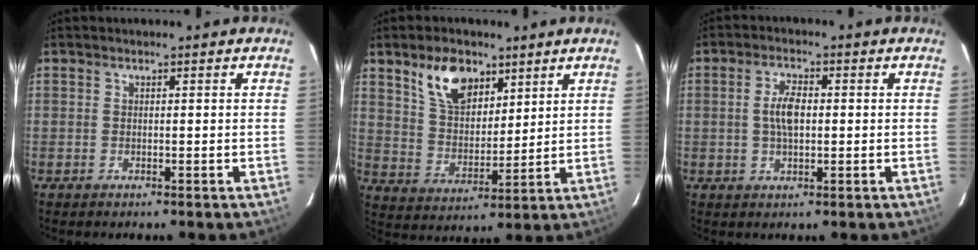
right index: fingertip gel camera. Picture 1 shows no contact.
{"total": 10.9, "force": [6.5, 6.1, 6.2], "torque": [-0.110, 0.015, 0.127]}
{"total": 4.8, "force": [0.1, 2.3, 4.2], "torque": [-0.084, 0.007, 0.004]}